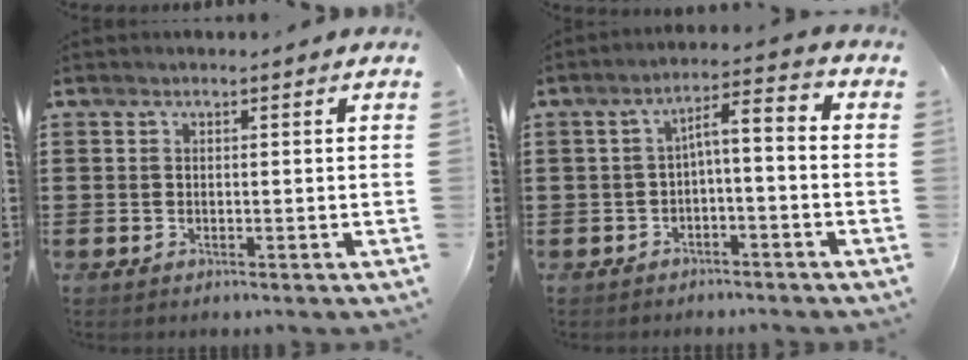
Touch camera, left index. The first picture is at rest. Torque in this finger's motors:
{"motor_torque": [0.06, 0.10, 0.05, 0.01]}